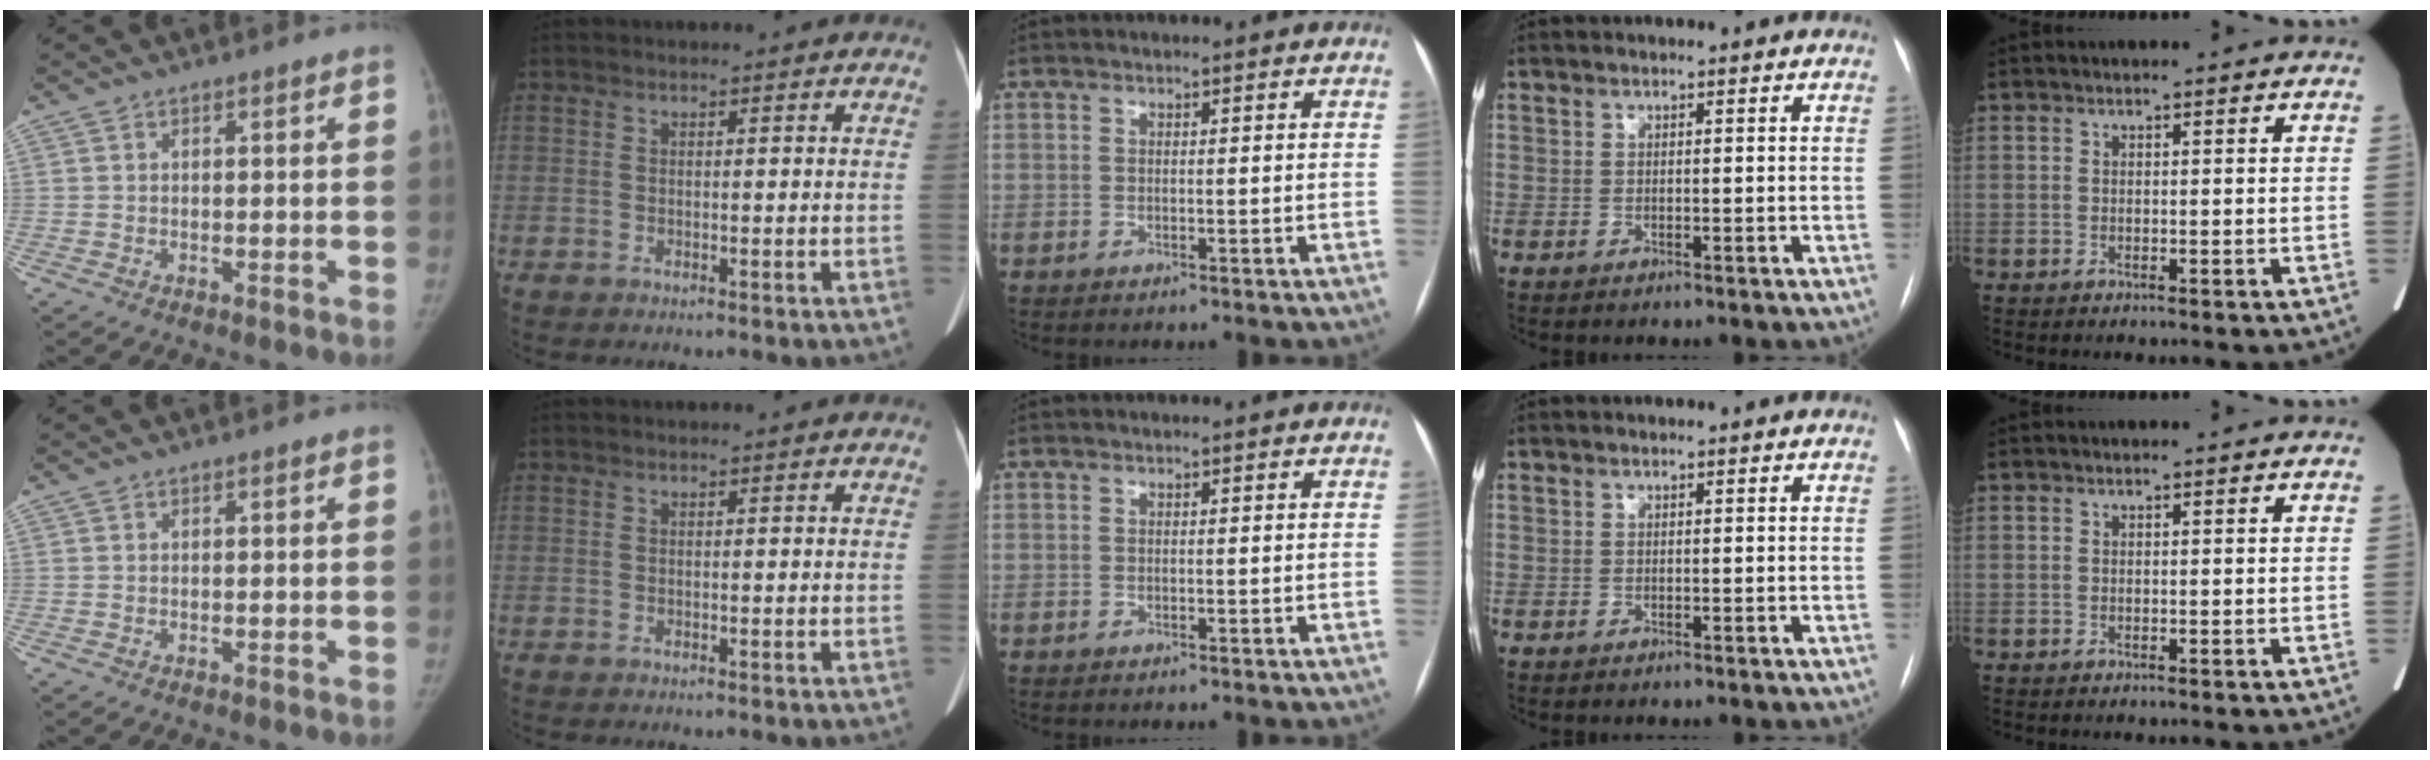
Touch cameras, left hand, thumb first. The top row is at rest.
{}